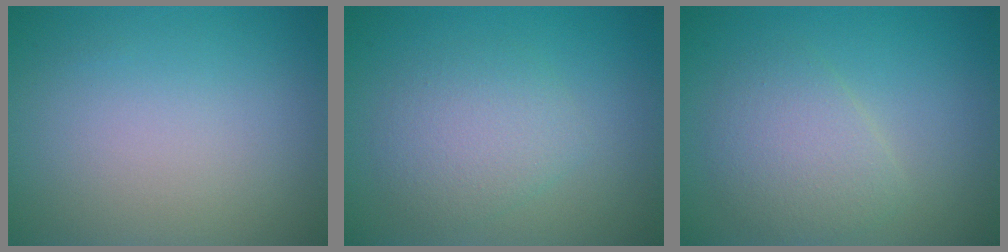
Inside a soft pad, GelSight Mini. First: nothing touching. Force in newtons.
{"total": 3.1, "press": 3.1, "slide": 0.0}
{"total": 3.2, "press": 3.2, "slide": 0.1}